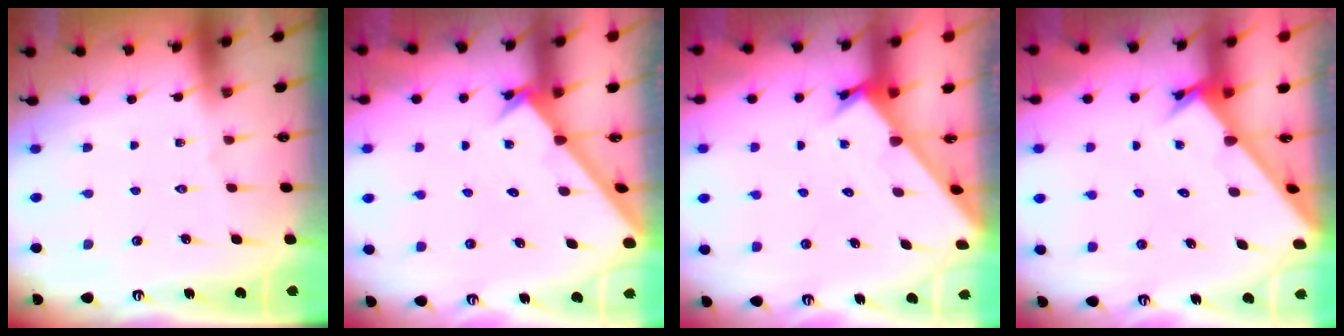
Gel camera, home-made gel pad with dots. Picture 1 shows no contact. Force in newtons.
{"total": 2.0, "press": 2.0, "slide": 0.2}
{"total": 2.3, "press": 2.3, "slide": 0.0}
{"total": 2.6, "press": 2.6, "slide": 0.3}